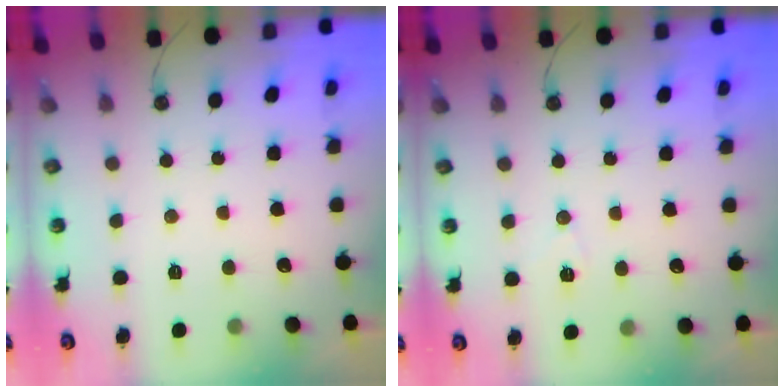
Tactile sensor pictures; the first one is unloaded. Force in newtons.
{"total": 5.3, "press": 4.8, "slide": 2.3}